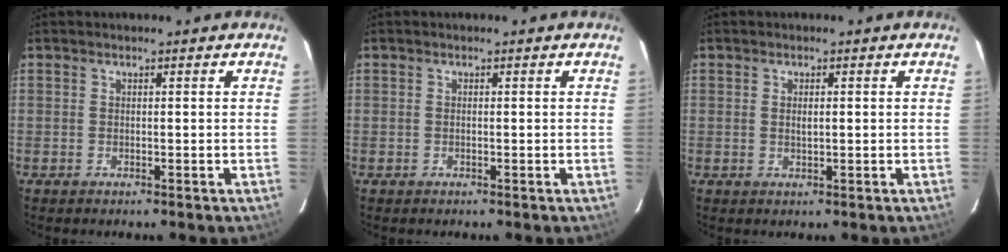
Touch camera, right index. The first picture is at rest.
{"total": 0.0}
{"total": 1.5, "force": [0.2, 0.5, 1.4], "torque": [-0.024, 0.001, 0.003]}